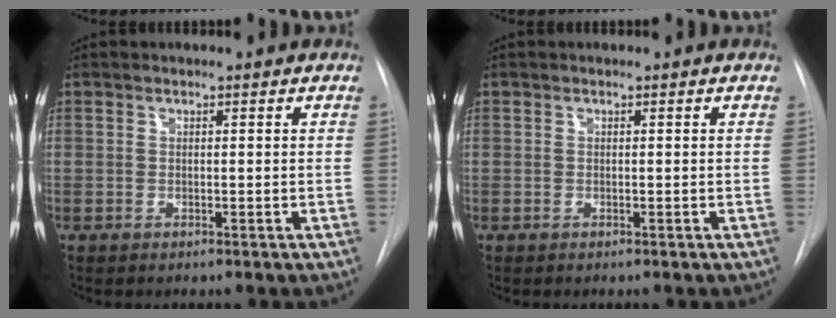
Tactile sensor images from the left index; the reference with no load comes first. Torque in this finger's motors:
{"motor_torque": [0.22, -0.41, 0.01, 0.01]}